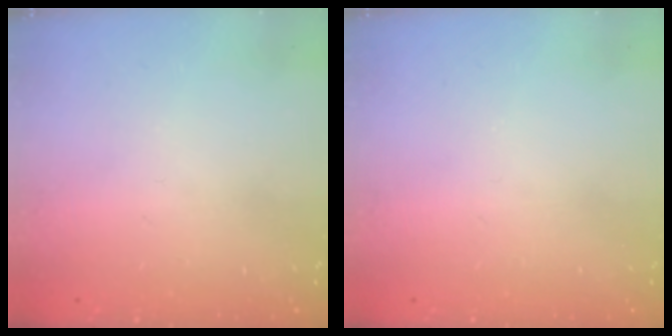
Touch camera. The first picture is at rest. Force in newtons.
{"total": 0.0}